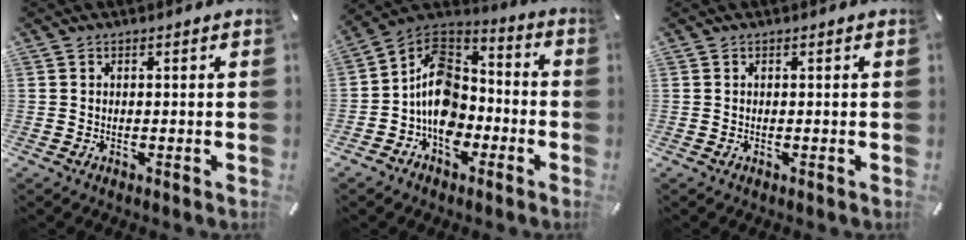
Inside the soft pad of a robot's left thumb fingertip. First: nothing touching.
{"total": 12.8, "force": [-4.5, 10.0, 6.6], "torque": [-0.139, 0.023, -0.083]}
{"total": 0.0}